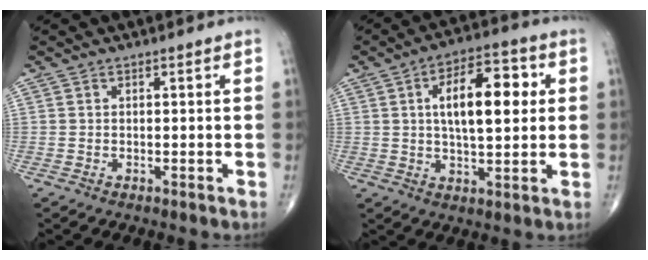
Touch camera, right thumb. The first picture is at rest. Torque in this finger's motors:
{"motor_torque": [-0.15, 0.45, 0.76, 0.07, 0.08]}